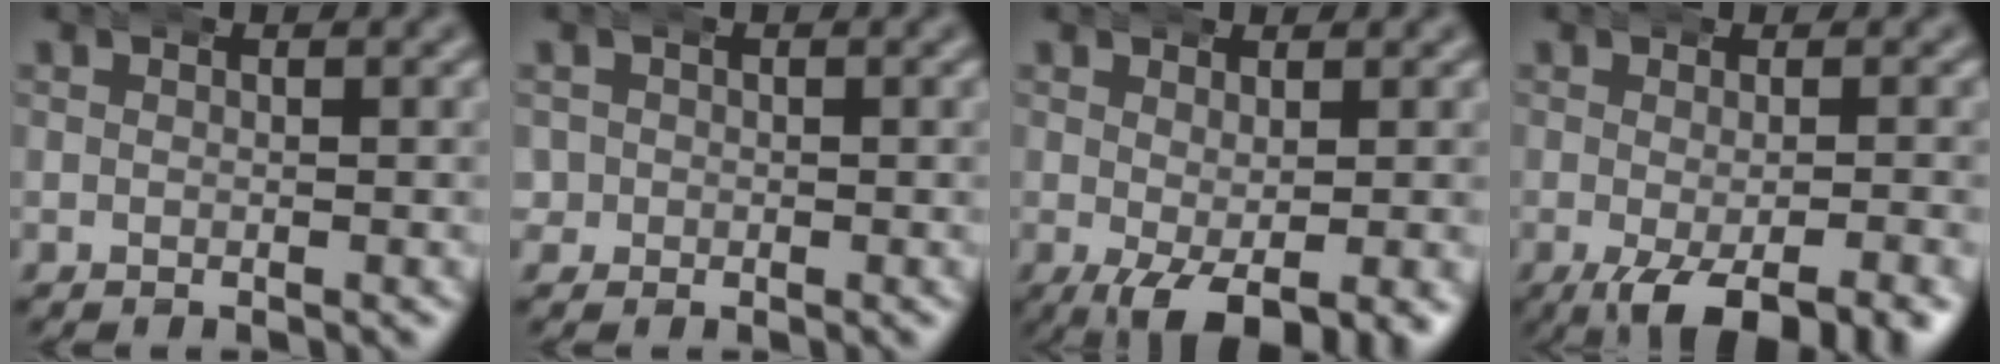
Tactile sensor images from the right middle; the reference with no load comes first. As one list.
[{"total": 1.6, "force": [-0.4, 1.6, -0.2], "torque": [0.008, -0.003, -0.010]}, {"total": 7.0, "force": [-2.4, 3.2, 5.8], "torque": [-0.089, -0.033, -0.015]}, {"total": 7.4, "force": [-4.1, 2.9, 5.4], "torque": [-0.089, -0.024, -0.050]}]